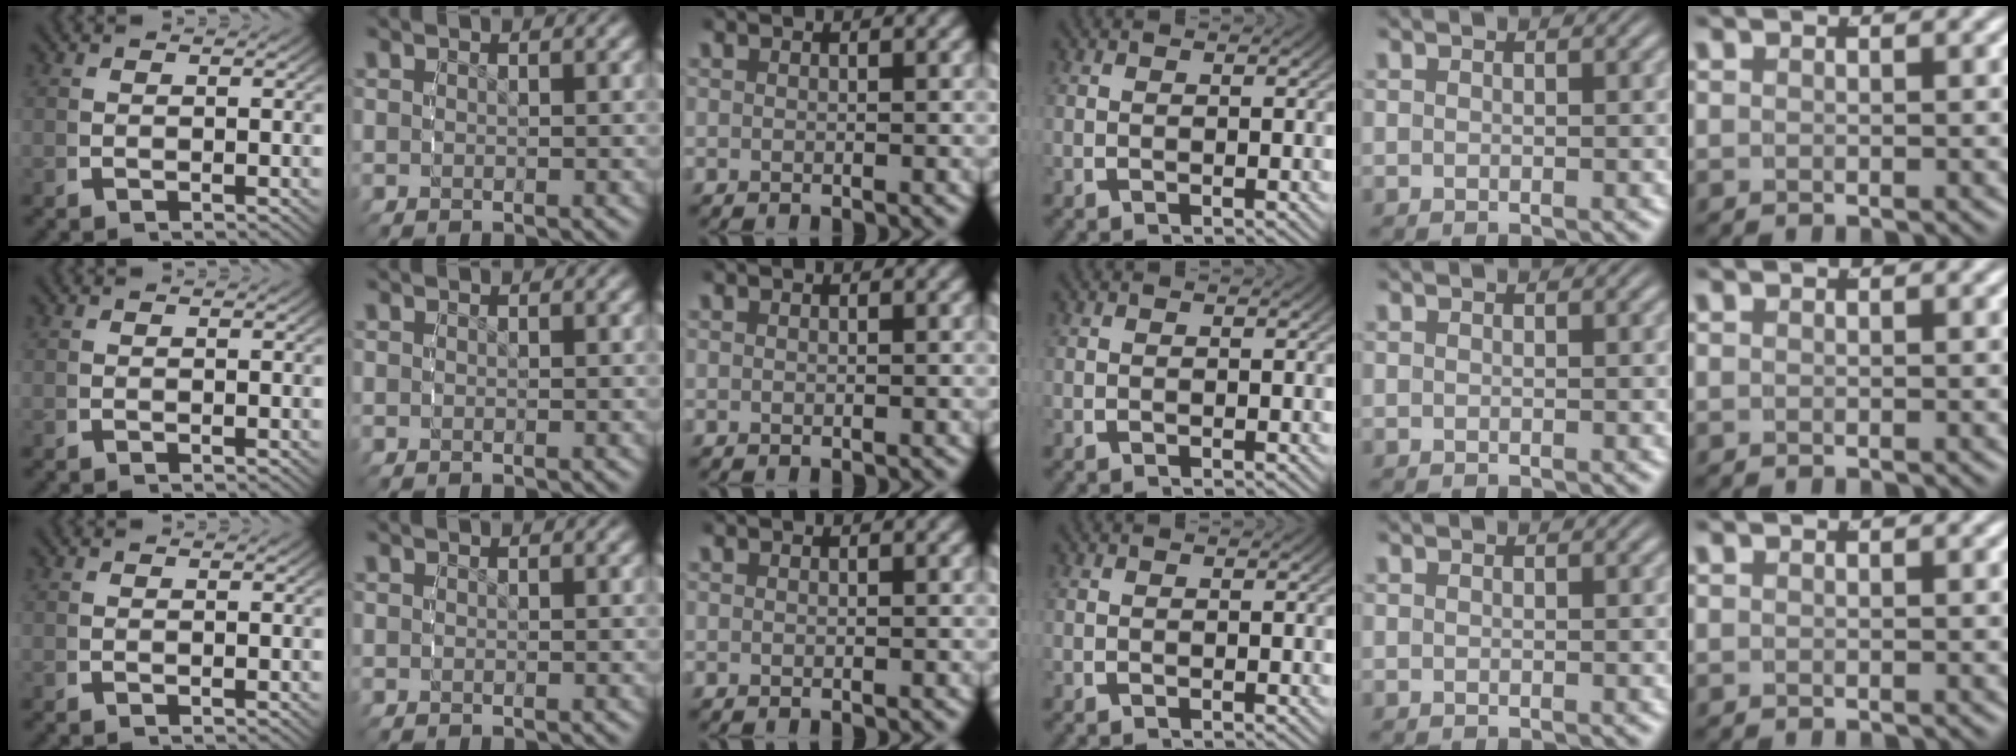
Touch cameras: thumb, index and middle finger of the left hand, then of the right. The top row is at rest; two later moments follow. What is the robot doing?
{"motion": "reach", "object": "jewelry box"}